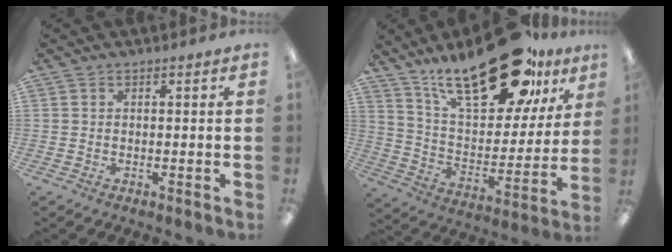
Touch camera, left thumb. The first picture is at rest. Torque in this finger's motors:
{"motor_torque": [0.54, 0.67, 1.50, -1.27, 0.16]}